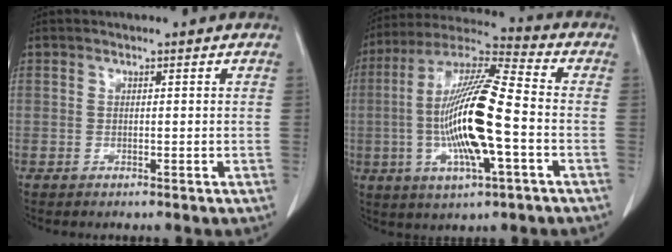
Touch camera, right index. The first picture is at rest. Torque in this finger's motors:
{"motor_torque": [2.14, 0.00, 0.53, 0.21]}